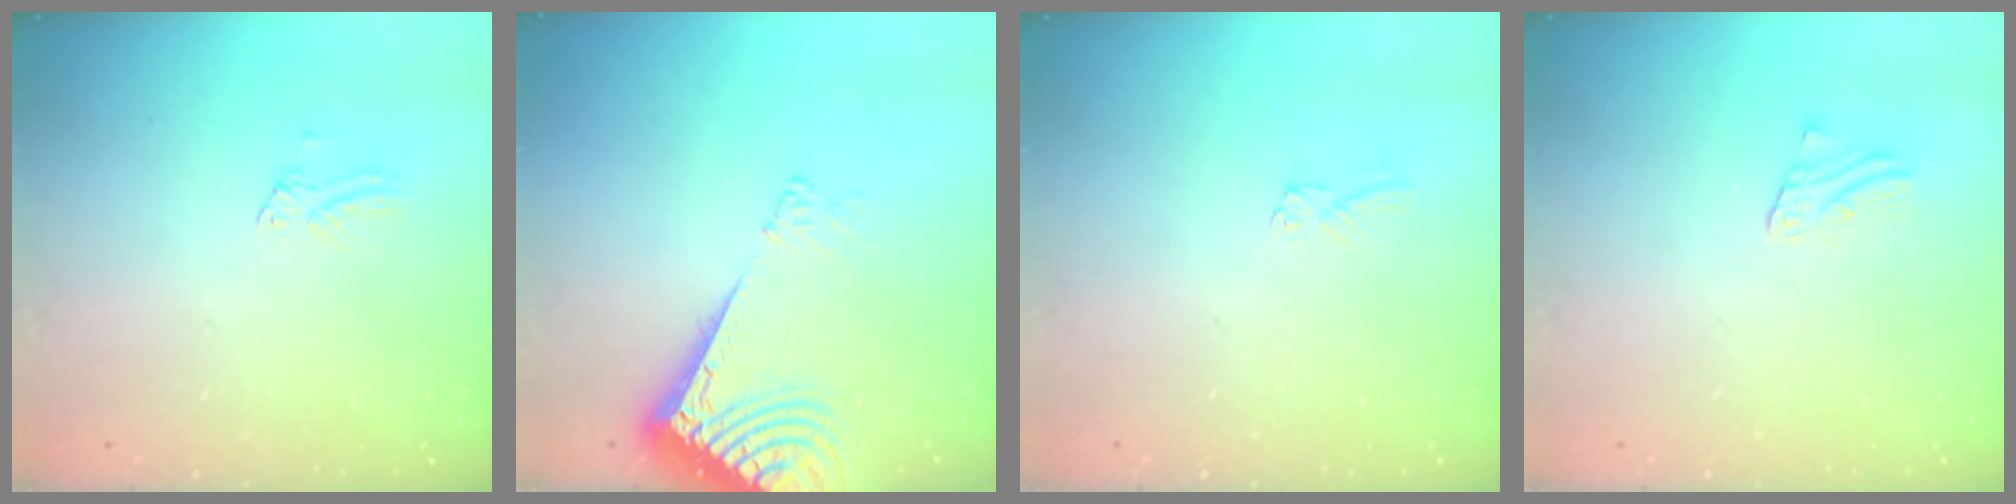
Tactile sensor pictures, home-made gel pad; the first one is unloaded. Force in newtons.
{"total": 10.6, "press": 10.5, "slide": 1.7}
{"total": 2.3, "press": 2.3, "slide": 0.3}
{"total": 1.4, "press": 1.4, "slide": 0.1}